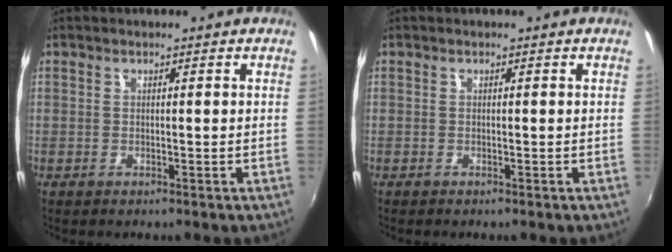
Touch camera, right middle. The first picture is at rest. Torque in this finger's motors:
{"motor_torque": [-0.08, -0.07, 0.02, 0.01]}